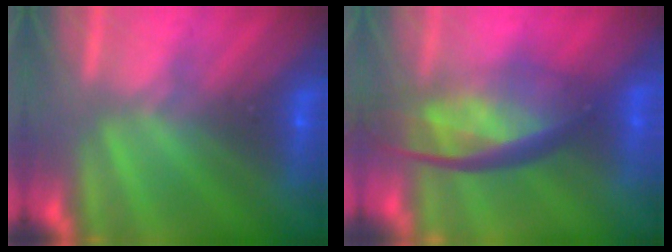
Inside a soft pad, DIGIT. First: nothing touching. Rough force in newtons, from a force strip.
{"total": 7.5}